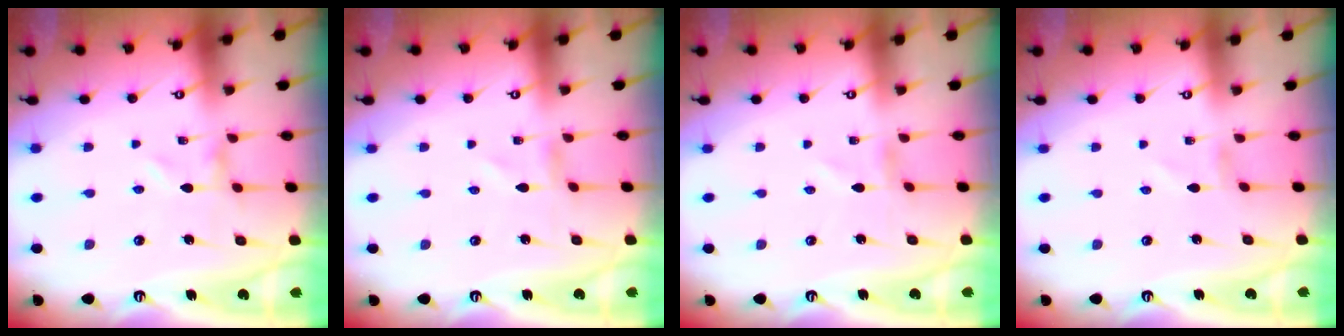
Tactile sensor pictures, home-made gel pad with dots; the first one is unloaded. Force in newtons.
{"total": 1.2, "press": 1.1, "slide": 0.1}
{"total": 1.0, "press": 1.0, "slide": 0.1}
{"total": 1.1, "press": 1.1, "slide": 0.1}